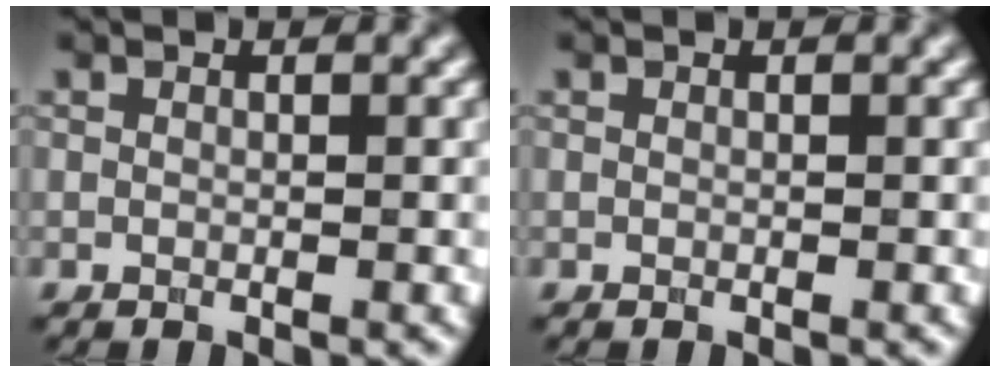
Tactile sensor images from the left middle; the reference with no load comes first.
{"total": 0.0}